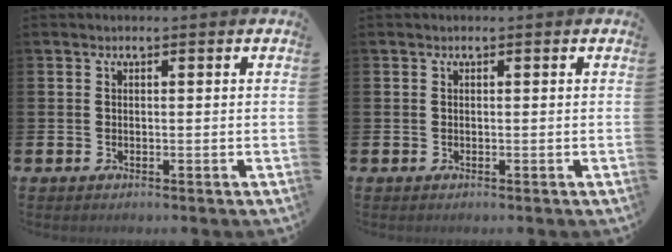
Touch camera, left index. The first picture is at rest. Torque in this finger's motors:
{"motor_torque": [-0.01, 0.01, 0.01, 0.00]}